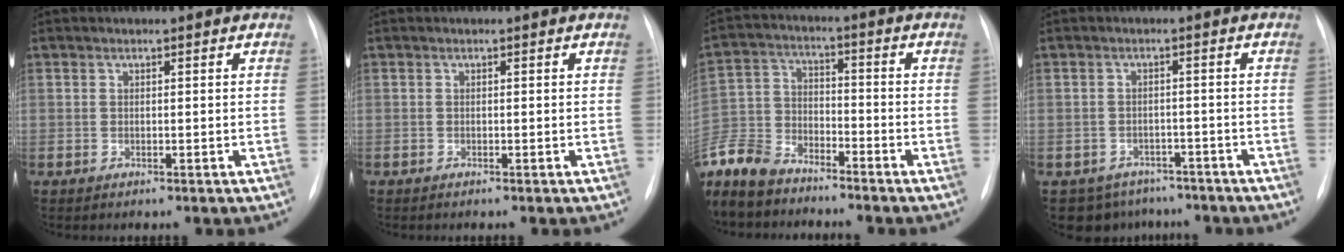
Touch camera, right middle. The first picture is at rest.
{"total": 0.0}
{"total": 11.5, "force": [-10.3, 4.0, 3.1], "torque": [-0.074, -0.006, -0.204]}
{"total": 6.7, "force": [-5.3, 4.1, 0.3], "torque": [0.002, 0.017, -0.065]}